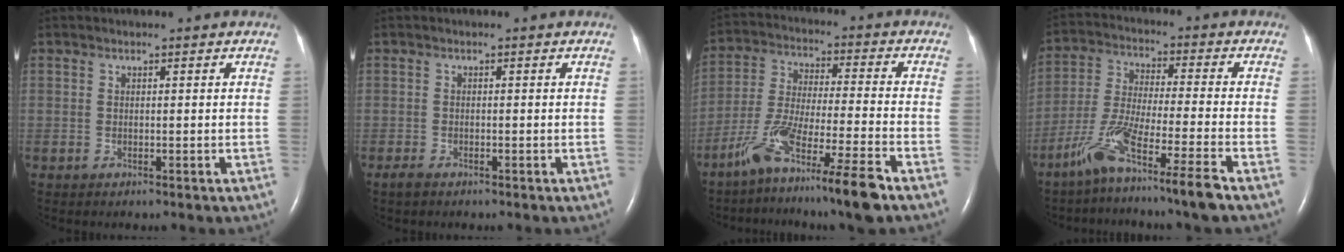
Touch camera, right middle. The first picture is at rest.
{"total": 1.1, "force": [-0.9, 0.4, 0.6], "torque": [-0.019, -0.003, -0.016]}
{"total": 13.9, "force": [-9.3, -0.5, 10.4], "torque": [-0.207, -0.032, -0.168]}
{"total": 11.7, "force": [-8.0, -1.5, 8.4], "torque": [-0.168, -0.032, -0.150]}